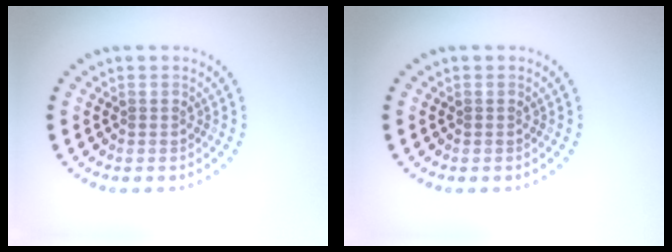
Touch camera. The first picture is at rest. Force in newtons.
{"total": 0.0}